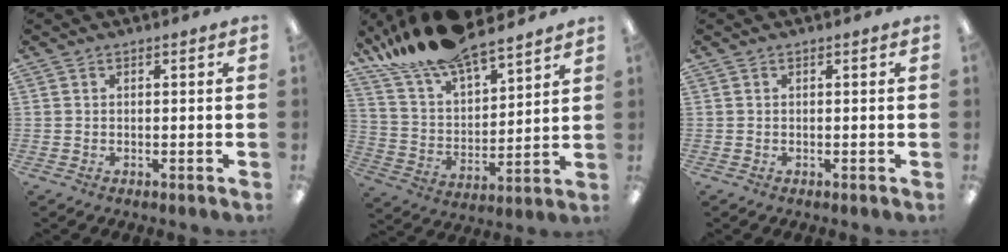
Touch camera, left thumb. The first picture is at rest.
{"total": 18.0, "force": [15.6, 5.2, 7.4], "torque": [-0.159, -0.095, 0.281]}
{"total": 0.0}